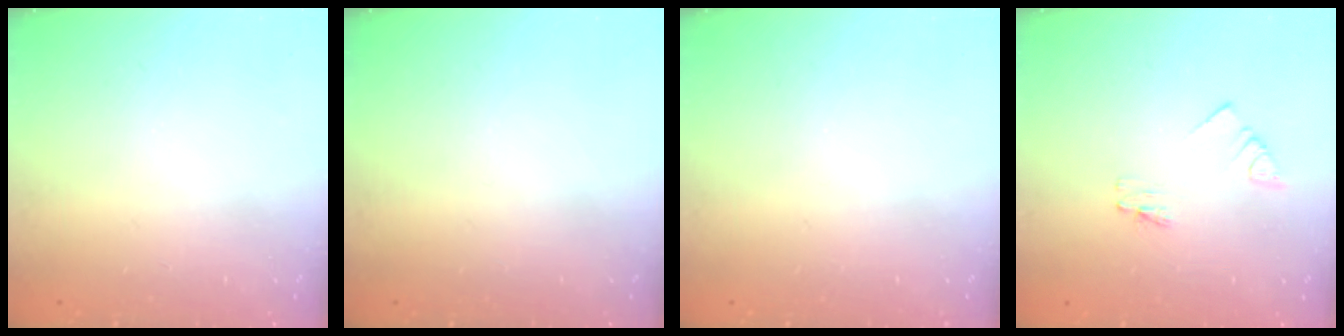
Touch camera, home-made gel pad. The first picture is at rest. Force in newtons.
{"total": 0.0}
{"total": 0.0}
{"total": 1.1, "press": 1.1, "slide": 0.0}